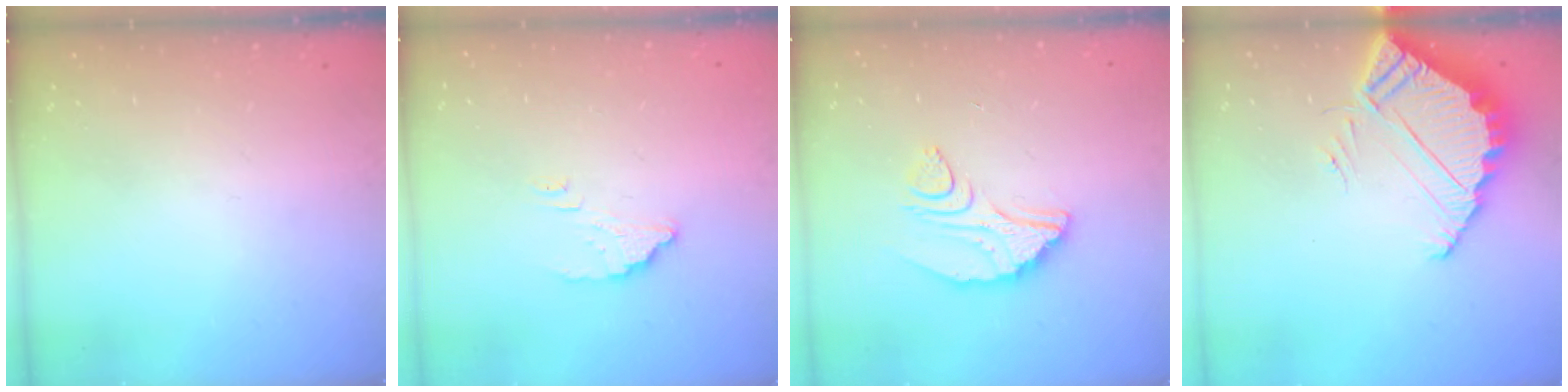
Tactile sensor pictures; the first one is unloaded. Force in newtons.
{"total": 2.5, "press": 2.5, "slide": 0.2}
{"total": 10.2, "press": 10.2, "slide": 0.6}
{"total": 6.2, "press": 6.2, "slide": 0.4}